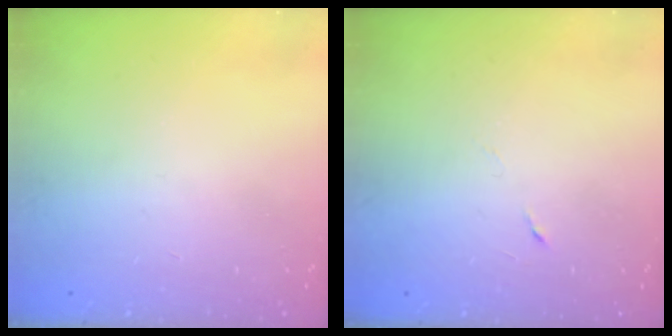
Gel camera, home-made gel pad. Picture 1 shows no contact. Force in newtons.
{"total": 2.9, "press": 2.7, "slide": 1.0}